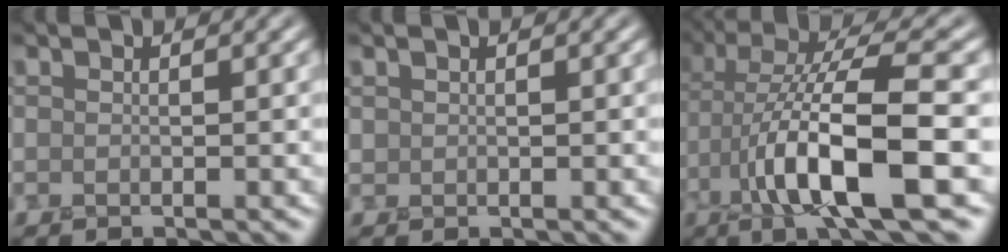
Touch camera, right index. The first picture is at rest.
{"total": 0.7, "force": [0.5, 0.4, -0.3], "torque": [0.009, 0.006, 0.010]}
{"total": 9.9, "force": [-1.3, 2.7, 9.4], "torque": [-0.171, 0.017, -0.024]}